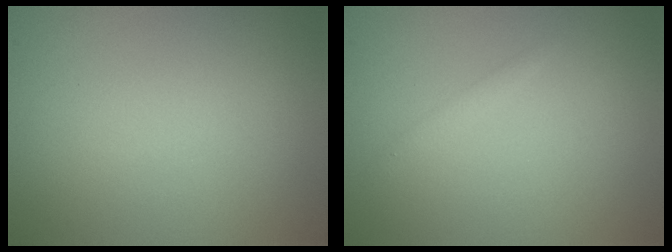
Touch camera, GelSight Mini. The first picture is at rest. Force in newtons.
{"total": 0.8, "press": 0.8, "slide": 0.1}